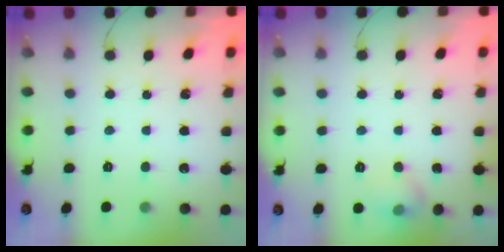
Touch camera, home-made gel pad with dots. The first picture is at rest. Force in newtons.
{"total": 9.5, "press": 6.2, "slide": 7.2}